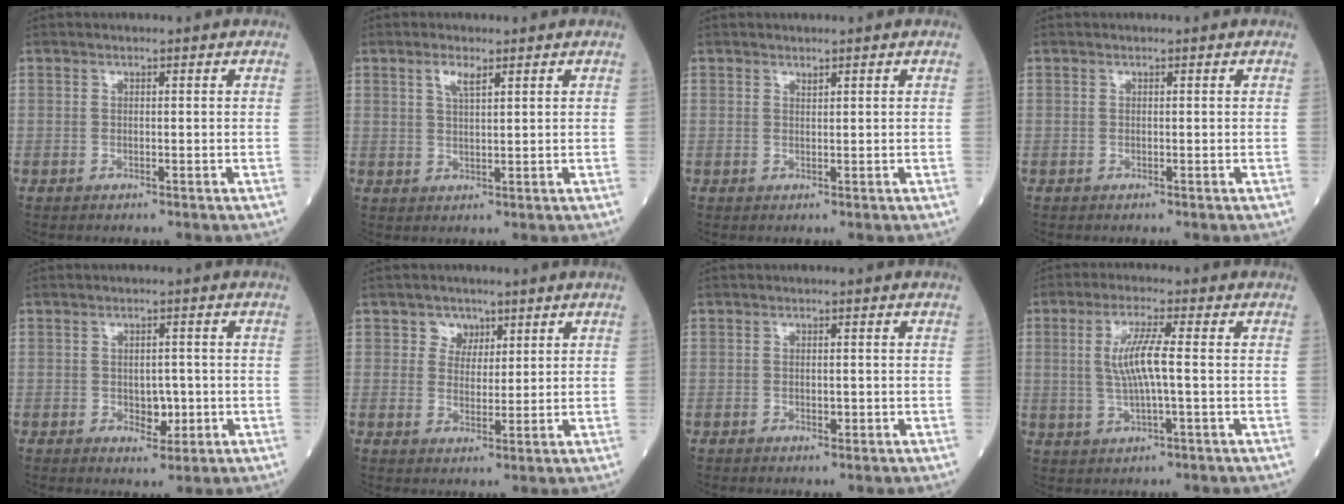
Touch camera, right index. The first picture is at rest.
{"total": 2.7, "force": [1.6, 0.6, 2.1], "torque": [-0.045, 0.002, 0.031]}
{"total": 0.5, "force": [0.5, 0.1, 0.2], "torque": [-0.007, -0.005, 0.008]}
{"total": 0.0}
{"total": 3.6, "force": [-0.7, 2.2, 2.7], "torque": [-0.028, 0.001, -0.004]}
{"total": 3.4, "force": [1.9, 2.7, 0.5], "torque": [-0.004, 0.003, 0.031]}
{"total": 1.5, "force": [-0.4, 0.7, 1.3], "torque": [-0.018, -0.001, -0.004]}
{"total": 6.3, "force": [0.4, 0.3, 6.3], "torque": [-0.128, 0.001, 0.008]}